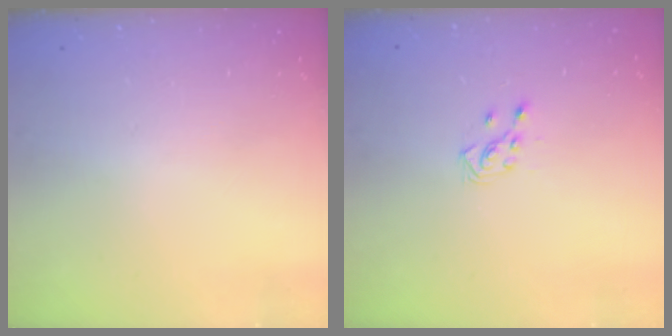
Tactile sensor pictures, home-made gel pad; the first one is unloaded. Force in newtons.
{"total": 3.0, "press": 2.8, "slide": 1.0}